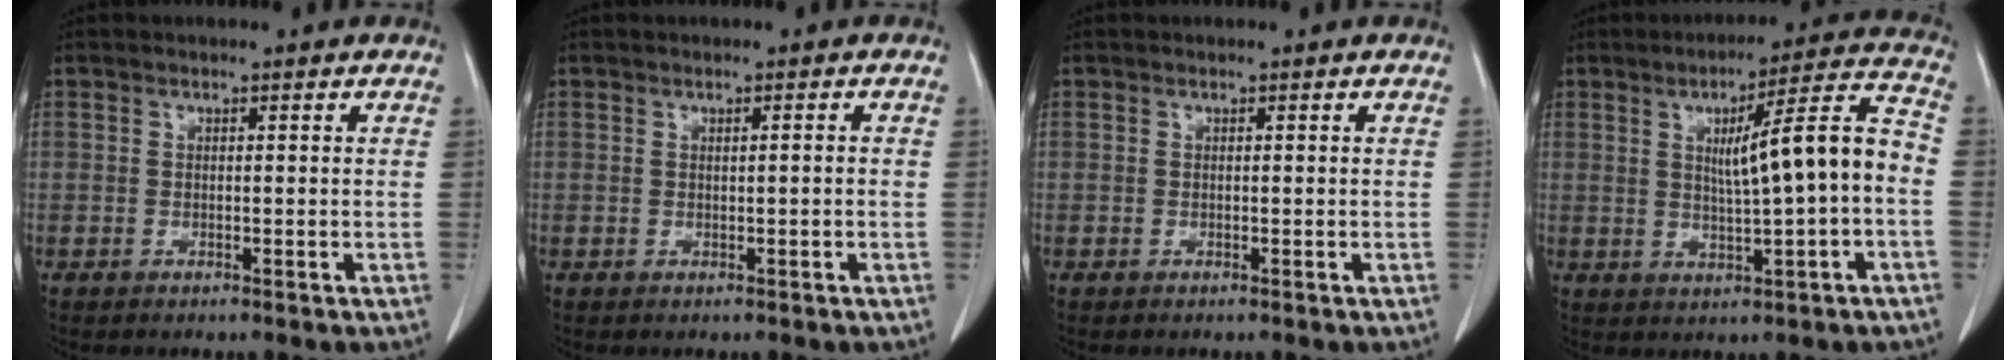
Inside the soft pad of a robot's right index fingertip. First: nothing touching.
{"total": 0.8, "force": [0.0, 0.0, 0.8], "torque": [-0.016, -0.001, 0.003]}
{"total": 0.0}
{"total": 11.5, "force": [-0.1, 0.2, 11.5], "torque": [-0.168, 0.020, -0.001]}